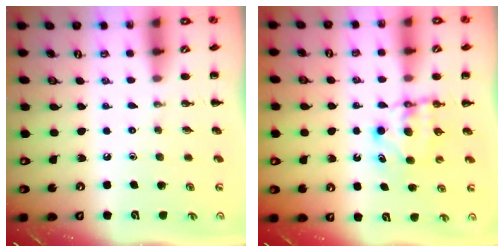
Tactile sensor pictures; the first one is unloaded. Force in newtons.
{"total": 5.6, "press": 5.6, "slide": 0.6}